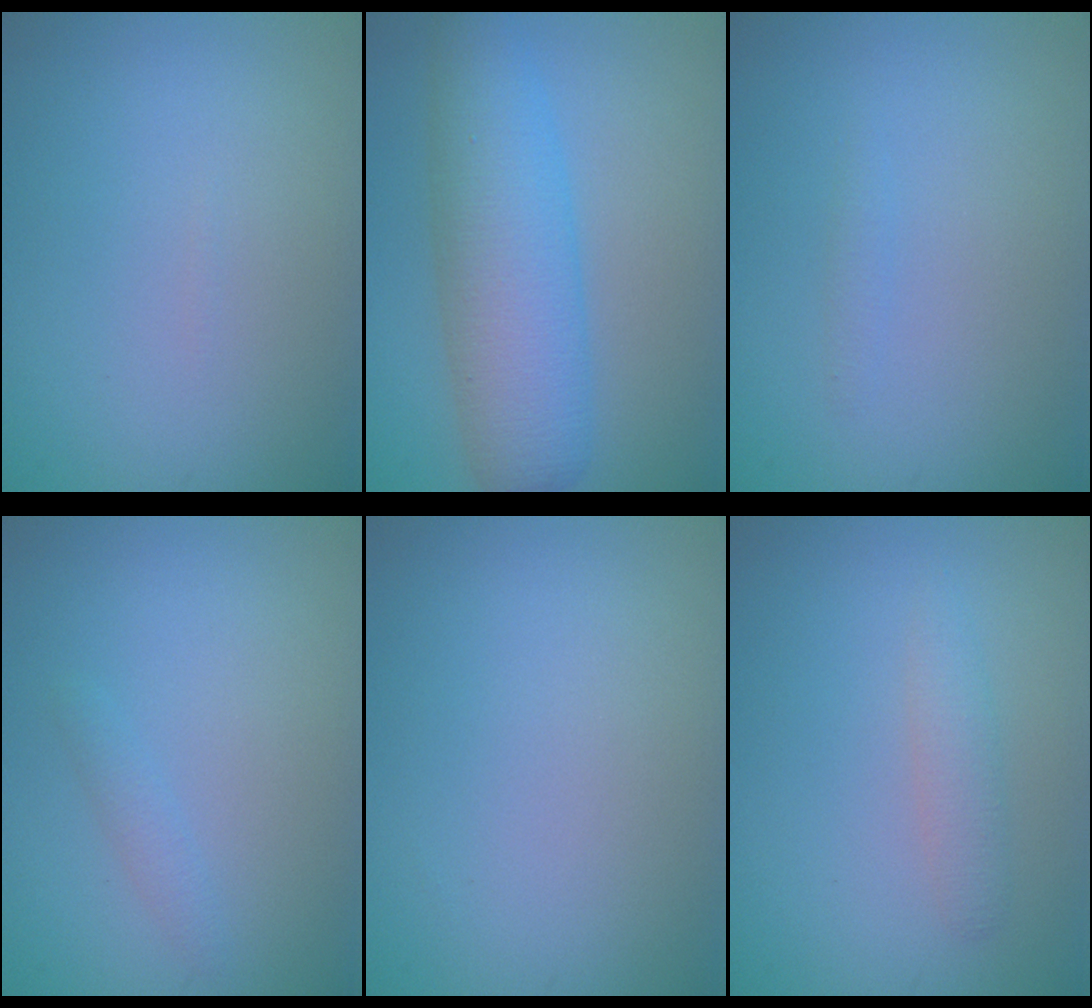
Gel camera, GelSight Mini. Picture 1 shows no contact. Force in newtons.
{"total": 7.0, "press": 7.0, "slide": 0.0}
{"total": 0.6, "press": 0.6, "slide": 0.1}
{"total": 1.0, "press": 1.0, "slide": 0.0}
{"total": 0.0}
{"total": 1.6, "press": 1.6, "slide": 0.0}